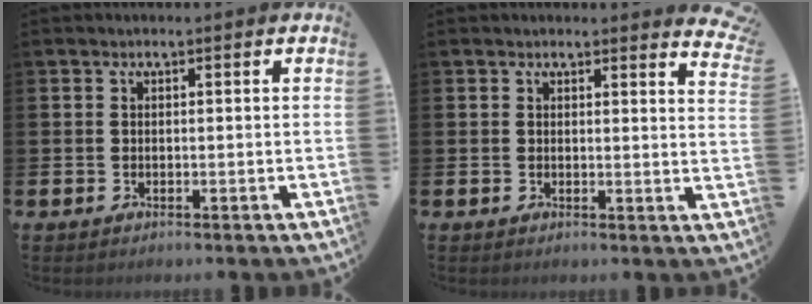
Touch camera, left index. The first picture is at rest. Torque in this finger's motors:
{"motor_torque": [1.09, -1.05, 0.10, 0.03]}